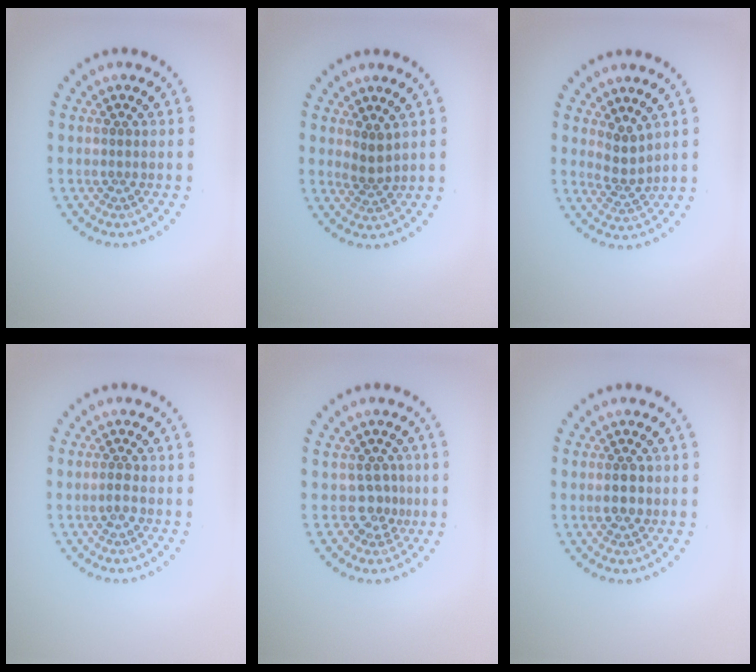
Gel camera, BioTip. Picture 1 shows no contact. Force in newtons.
{"total": 1.6, "press": 1.3, "slide": 1.0}
{"total": 2.3, "press": 1.7, "slide": 1.5}
{"total": 1.0, "press": 0.9, "slide": 0.4}
{"total": 2.2, "press": 1.6, "slide": 1.6}
{"total": 2.1, "press": 2.1, "slide": 0.2}